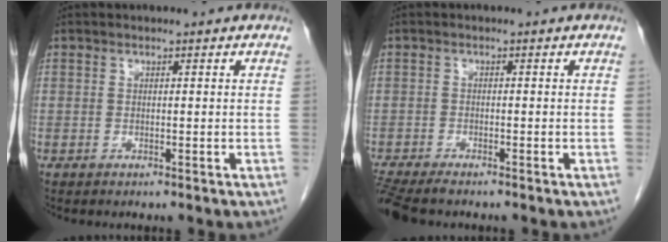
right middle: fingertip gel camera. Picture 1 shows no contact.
{"total": 5.7, "force": [-5.0, 0.7, 2.6], "torque": [-0.045, -0.017, -0.088]}